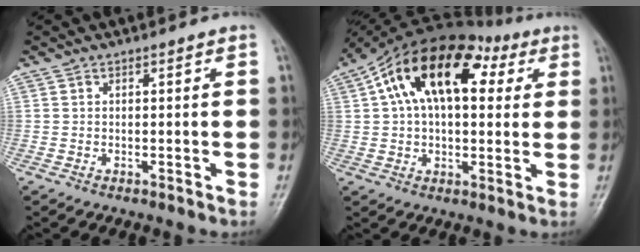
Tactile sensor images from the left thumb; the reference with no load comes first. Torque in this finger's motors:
{"motor_torque": [-0.04, 1.42, 2.37, -0.38, 0.32]}